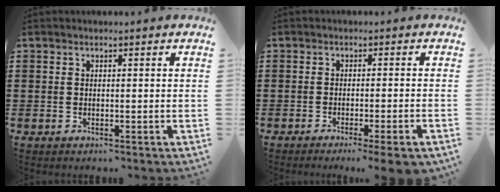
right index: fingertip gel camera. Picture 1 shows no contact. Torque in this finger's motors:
{"motor_torque": [1.56, -0.57, 0.22, 0.08]}